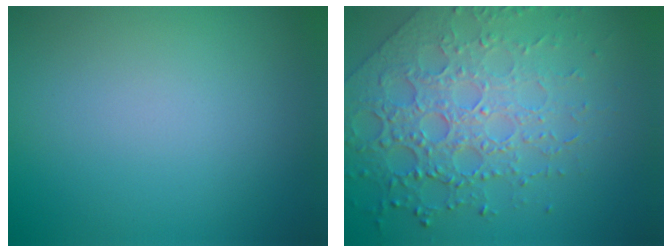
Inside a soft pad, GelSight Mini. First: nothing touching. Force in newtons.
{"total": 7.4, "press": 5.4, "slide": 5.1}